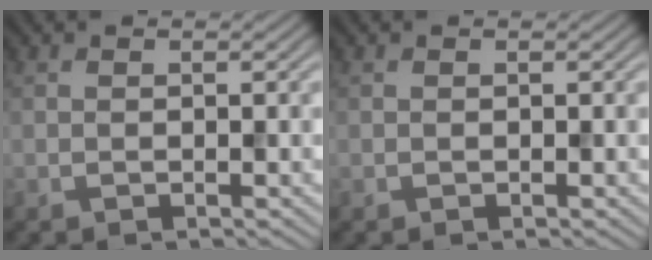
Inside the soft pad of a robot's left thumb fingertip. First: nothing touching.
{"total": 0.0}